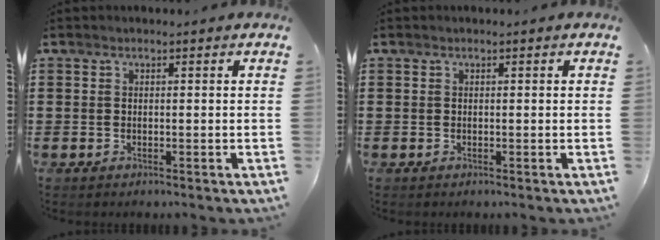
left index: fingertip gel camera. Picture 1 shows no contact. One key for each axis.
{"total": 0.0}